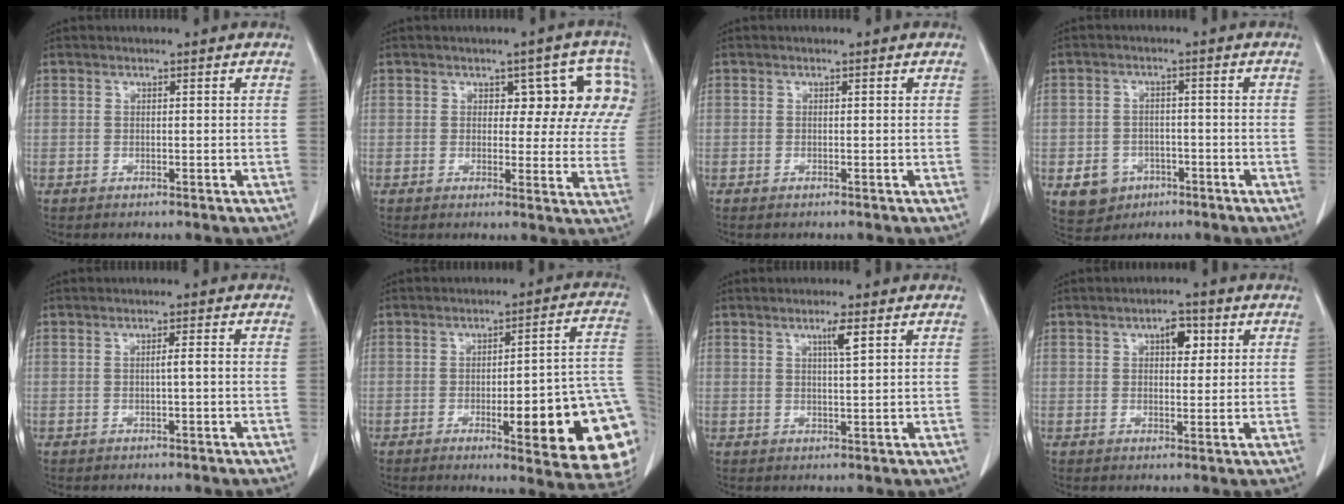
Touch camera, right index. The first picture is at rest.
{"total": 8.6, "force": [3.2, 4.6, 6.6], "torque": [-0.059, 0.019, 0.027]}
{"total": 0.0}
{"total": 5.6, "force": [-2.6, 4.7, 1.5], "torque": [-0.022, 0.006, -0.030]}
{"total": 1.3, "force": [-0.2, -0.1, 1.3], "torque": [-0.023, 0.002, -0.002]}
{"total": 19.7, "force": [-5.3, 3.2, 18.6], "torque": [-0.143, 0.016, -0.051]}
{"total": 2.8, "force": [1.3, -0.2, 2.4], "torque": [-0.045, -0.003, 0.023]}
{"total": 3.8, "force": [1.5, 1.9, 2.9], "torque": [-0.044, 0.008, 0.021]}